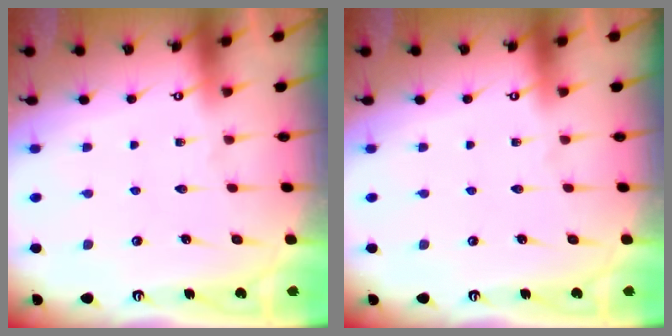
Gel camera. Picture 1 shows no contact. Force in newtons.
{"total": 0.0}